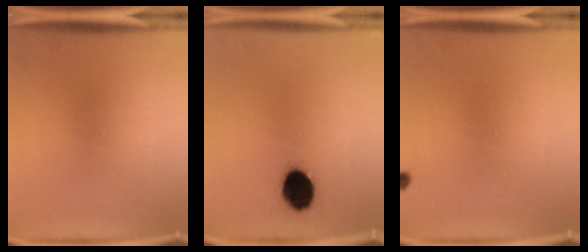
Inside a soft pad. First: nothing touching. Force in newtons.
{"total": 9.6}
{"total": 0.8}